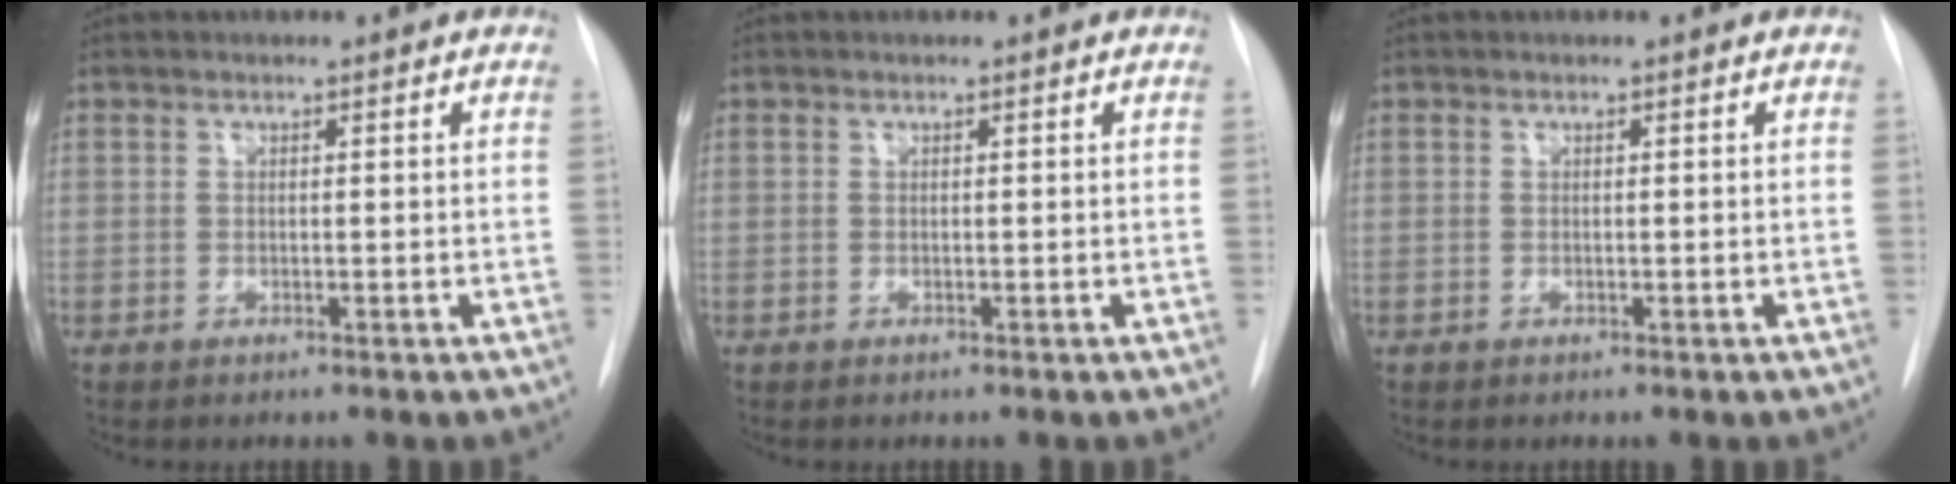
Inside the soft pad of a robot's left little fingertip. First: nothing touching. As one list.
[{"total": 0.0}, {"total": 0.0}]